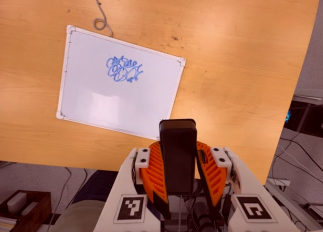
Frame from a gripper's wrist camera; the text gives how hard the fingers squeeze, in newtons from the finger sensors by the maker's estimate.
{"total": 9.6, "left": 8.6, "right": 10.6}